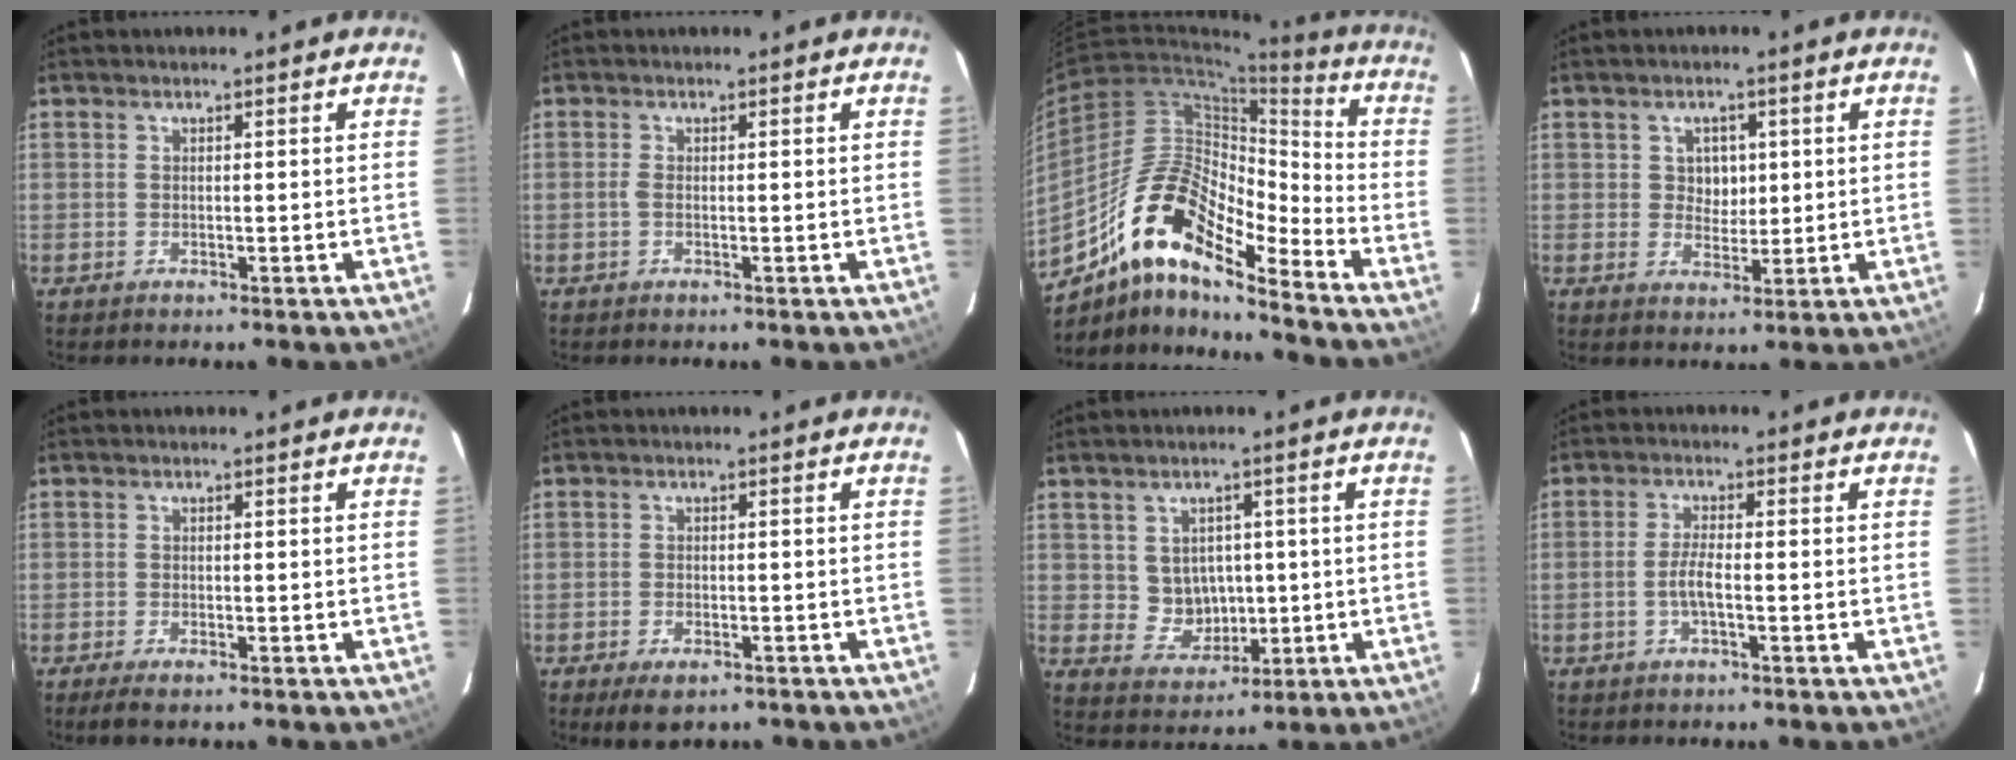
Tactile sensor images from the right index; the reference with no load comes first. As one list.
[{"total": 0.8, "force": [-0.2, 0.2, 0.8], "torque": [-0.017, 0.000, -0.005]}, {"total": 17.4, "force": [-12.4, 4.8, 11.2], "torque": [-0.189, 0.002, -0.241]}, {"total": 4.0, "force": [0.8, 3.5, 1.7], "torque": [-0.024, 0.008, 0.014]}, {"total": 2.8, "force": [-2.1, 0.7, 1.7], "torque": [-0.040, -0.009, -0.037]}, {"total": 5.2, "force": [-3.6, 2.4, 2.9], "torque": [-0.064, -0.018, -0.053]}, {"total": 6.0, "force": [0.5, 5.7, 1.8], "torque": [-0.040, 0.006, 0.026]}, {"total": 3.0, "force": [-1.1, 0.4, 2.7], "torque": [-0.056, -0.001, -0.020]}]